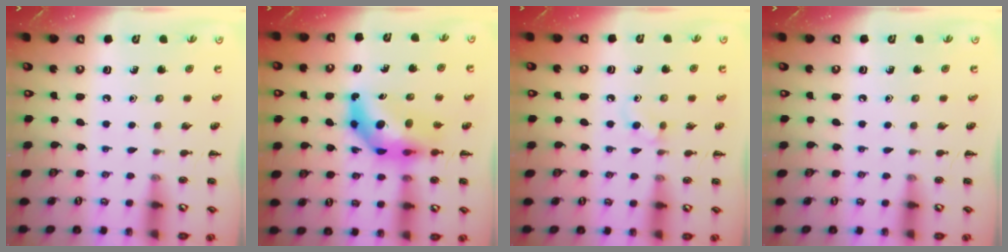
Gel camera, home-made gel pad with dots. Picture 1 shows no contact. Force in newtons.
{"total": 10.5, "press": 9.9, "slide": 3.5}
{"total": 2.9, "press": 2.6, "slide": 1.3}
{"total": 0.7, "press": 0.6, "slide": 0.4}